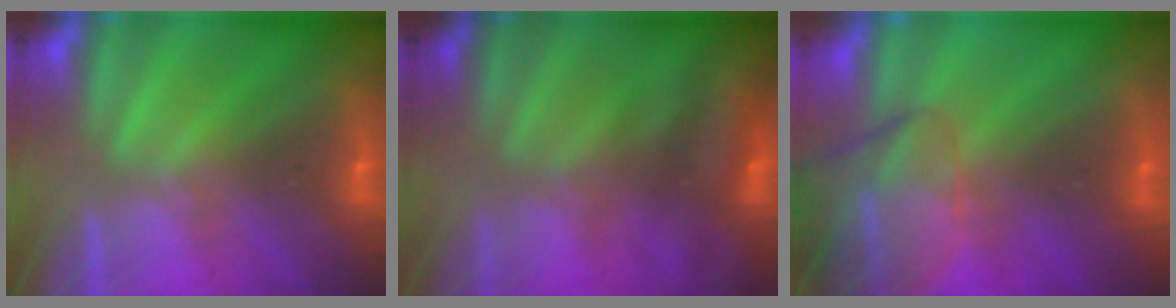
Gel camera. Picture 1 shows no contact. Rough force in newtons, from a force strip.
{"total": 2.4}
{"total": 8.9}